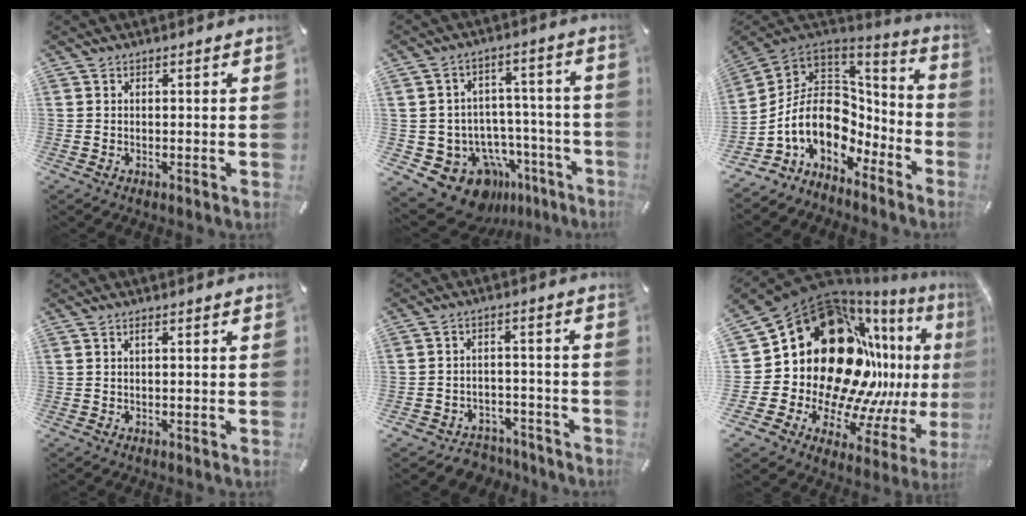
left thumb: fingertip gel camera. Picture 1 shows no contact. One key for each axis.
{"total": 14.5, "fx": -9.4, "fy": 9.2, "fz": 6.1, "tx": -0.090, "ty": 0.056, "tz": -0.148}
{"total": 16.3, "fx": -1.8, "fy": 12.5, "fz": 10.3, "tx": -0.224, "ty": -0.024, "tz": -0.030}
{"total": 0.9, "fx": 0.1, "fy": 0.1, "fz": 0.9, "tx": -0.017, "ty": 0.001, "tz": 0.001}
{"total": 4.9, "fx": -3.4, "fy": 3.4, "fz": 0.9, "tx": -0.016, "ty": 0.019, "tz": -0.065}
{"total": 32.5, "fx": 6.5, "fy": 23.2, "fz": 21.8, "tx": -0.359, "ty": -0.125, "tz": 0.177}